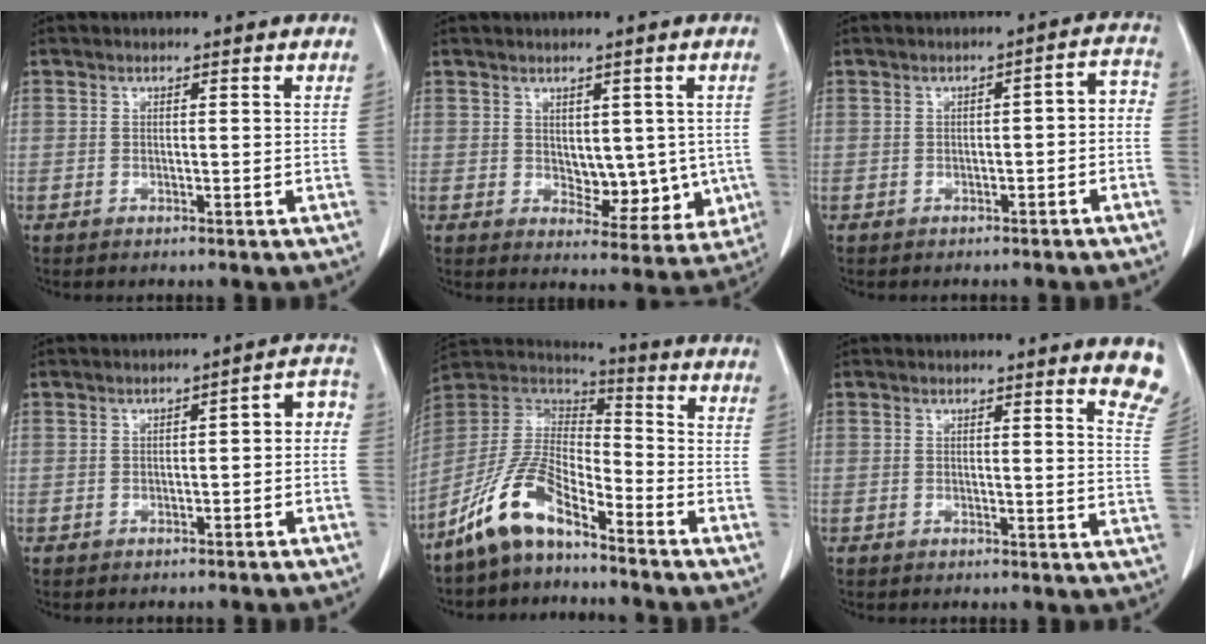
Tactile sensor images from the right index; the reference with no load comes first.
{"total": 7.1, "force": [0.3, 4.4, 5.6], "torque": [-0.051, -0.005, 0.019]}
{"total": 4.0, "force": [-1.4, 1.6, 3.4], "torque": [-0.037, 0.027, -0.016]}
{"total": 4.2, "force": [-1.0, 1.9, 3.7], "torque": [-0.040, 0.030, -0.013]}
{"total": 11.5, "force": [-8.4, 3.5, 7.1], "torque": [-0.158, 0.015, -0.167]}
{"total": 5.7, "force": [4.9, 0.3, 2.8], "torque": [-0.023, -0.026, 0.027]}